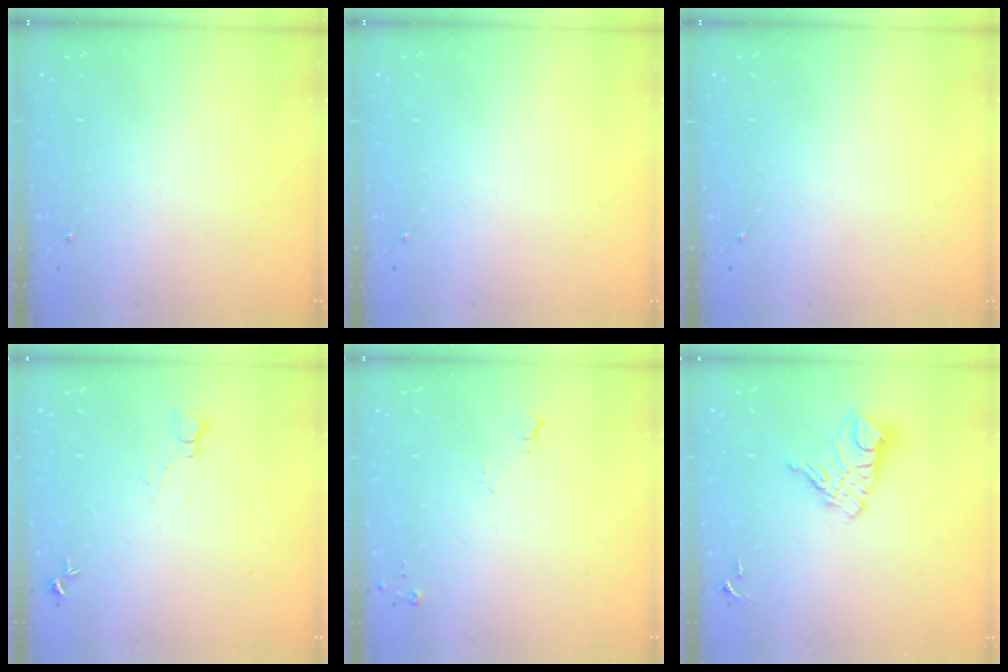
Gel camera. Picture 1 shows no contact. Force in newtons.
{"total": 0.0}
{"total": 0.0}
{"total": 5.6, "press": 5.5, "slide": 0.6}
{"total": 5.7, "press": 5.6, "slide": 0.7}
{"total": 12.1, "press": 12.0, "slide": 1.1}